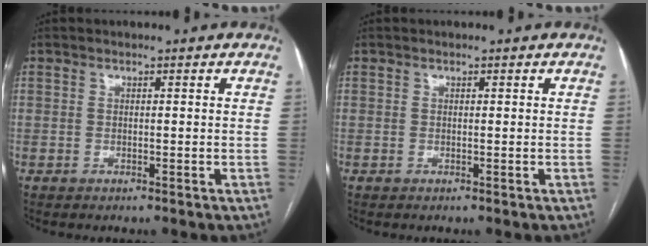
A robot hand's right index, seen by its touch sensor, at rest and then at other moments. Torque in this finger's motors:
{"motor_torque": [0.10, 0.05, 0.03, 0.01]}